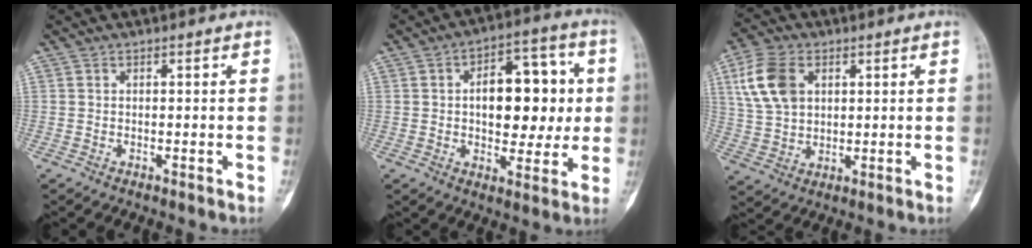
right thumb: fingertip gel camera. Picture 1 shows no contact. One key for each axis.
{"total": 15.4, "fx": 1.2, "fy": 8.9, "fz": 12.5, "tx": -0.126, "ty": 0.018, "tz": 0.015}
{"total": 10.8, "fx": 3.6, "fy": 7.3, "fz": 7.2, "tx": -0.134, "ty": -0.002, "tz": 0.072}